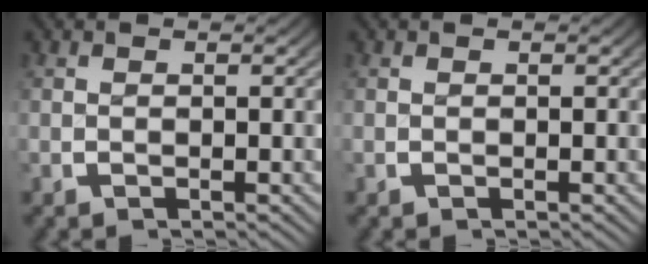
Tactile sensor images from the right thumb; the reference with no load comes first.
{"total": 0.0}